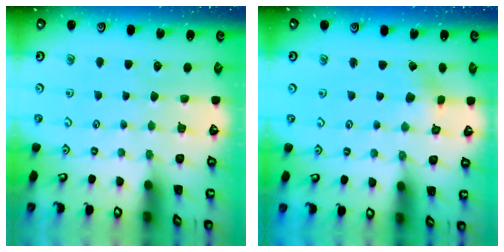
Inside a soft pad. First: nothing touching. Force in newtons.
{"total": 2.7, "press": 2.7, "slide": 0.3}